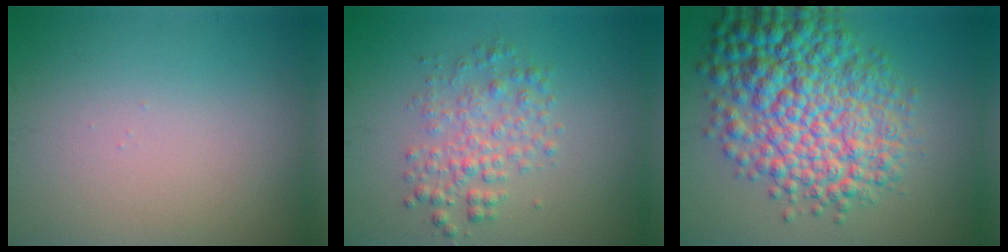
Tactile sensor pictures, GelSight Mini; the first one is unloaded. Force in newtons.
{"total": 3.1, "press": 3.1, "slide": 0.0}
{"total": 10.1, "press": 10.1, "slide": 0.1}